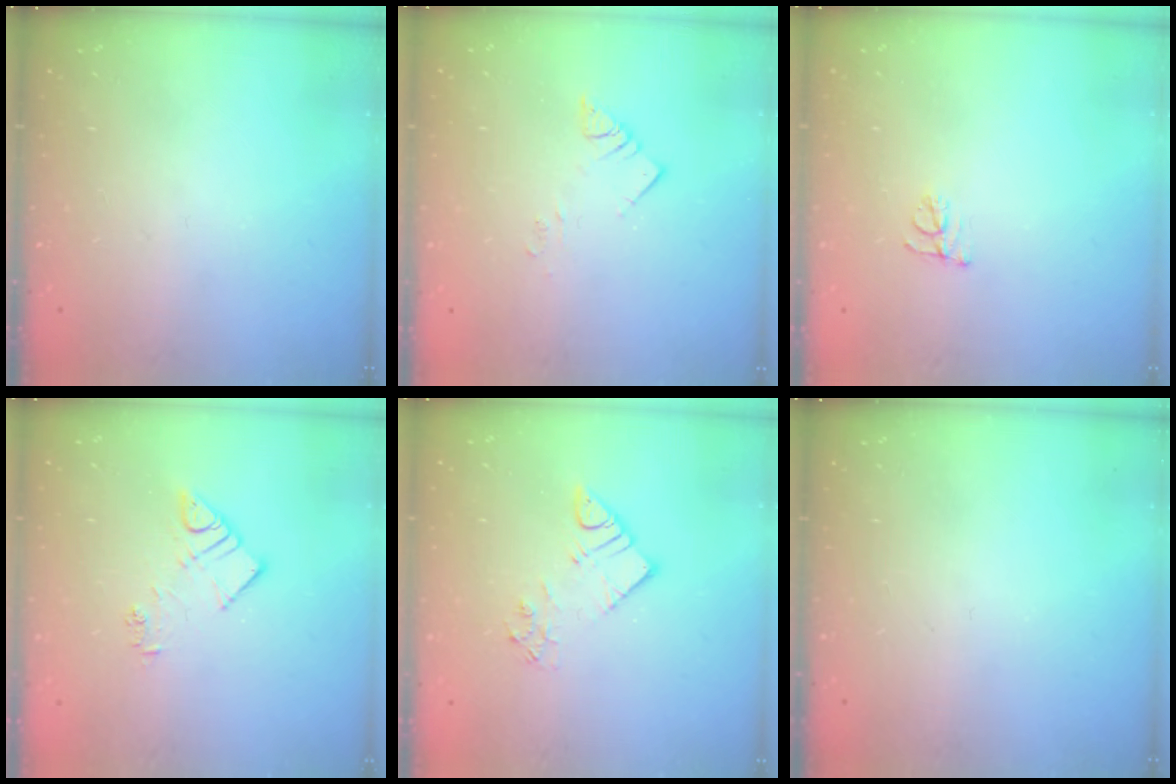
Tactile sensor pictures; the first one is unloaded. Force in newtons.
{"total": 3.4, "press": 3.4, "slide": 0.1}
{"total": 5.6, "press": 5.5, "slide": 0.6}
{"total": 7.7, "press": 7.7, "slide": 0.2}
{"total": 6.3, "press": 6.3, "slide": 0.4}
{"total": 0.0}